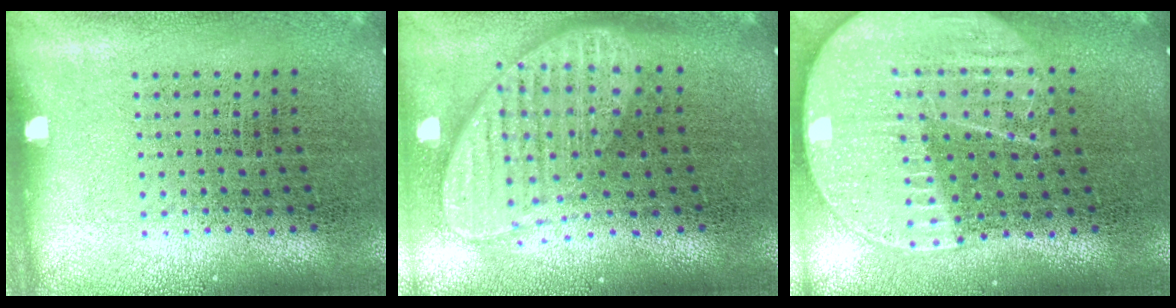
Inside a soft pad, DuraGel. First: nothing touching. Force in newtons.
{"total": 2.0, "press": 1.6, "slide": 1.3}
{"total": 2.3, "press": 2.0, "slide": 1.1}